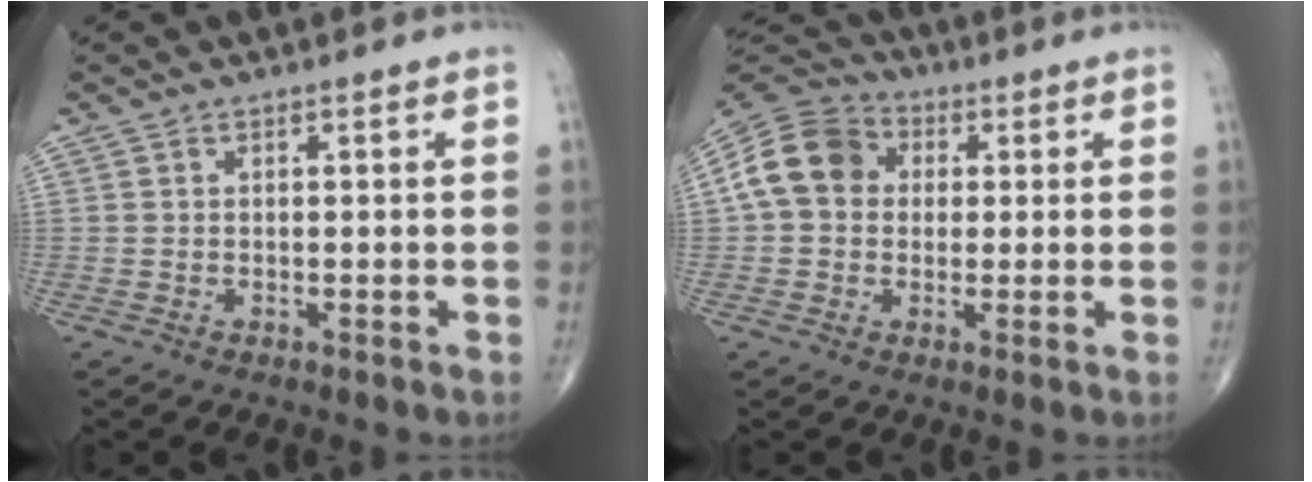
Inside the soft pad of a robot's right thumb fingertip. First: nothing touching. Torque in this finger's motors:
{"motor_torque": [-0.69, 1.00, 1.08, 0.18, 0.12]}